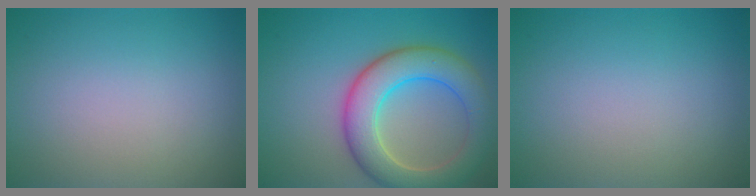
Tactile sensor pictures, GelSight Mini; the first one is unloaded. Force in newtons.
{"total": 7.3, "press": 7.3, "slide": 0.4}
{"total": 0.0}